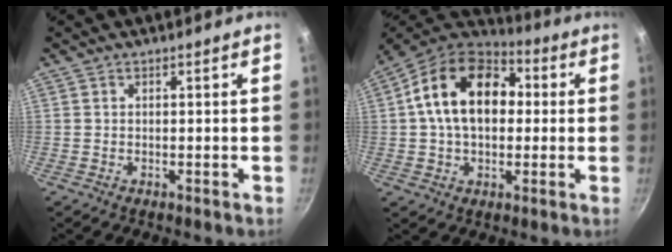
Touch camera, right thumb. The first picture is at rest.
{"total": 18.0, "force": [2.4, 12.2, 13.0], "torque": [-0.187, 0.031, 0.021]}